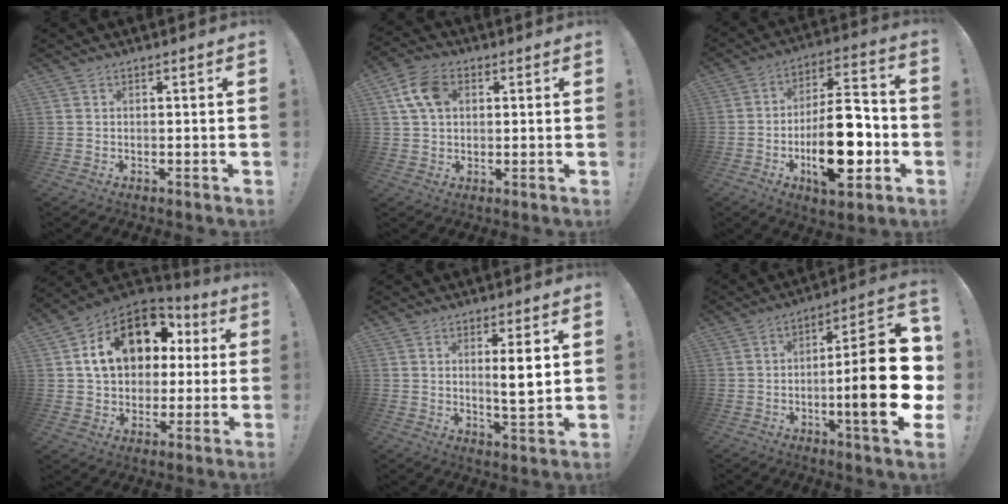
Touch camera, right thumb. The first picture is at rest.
{"total": 9.5, "force": [2.6, 6.6, 6.3], "torque": [-0.118, 0.013, 0.053]}
{"total": 20.9, "force": [-6.0, 9.1, 17.9], "torque": [-0.293, 0.028, -0.090]}
{"total": 17.9, "force": [6.1, 12.8, 10.9], "torque": [-0.170, -0.011, 0.123]}
{"total": 6.5, "force": [1.8, 0.7, 6.2], "torque": [-0.093, -0.013, 0.023]}
{"total": 22.6, "force": [-3.7, 4.9, 21.8], "torque": [-0.318, 0.013, -0.052]}